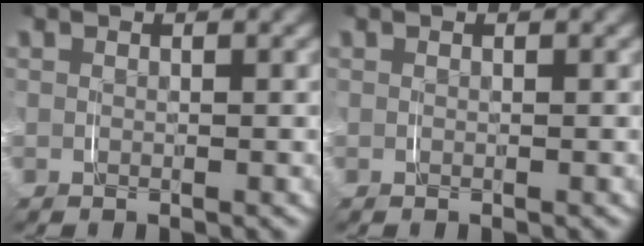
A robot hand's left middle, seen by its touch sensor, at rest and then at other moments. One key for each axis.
{"total": 0.0}